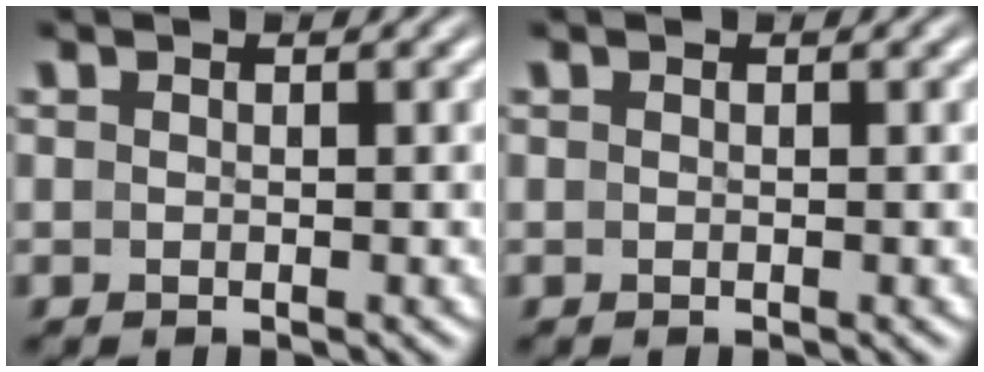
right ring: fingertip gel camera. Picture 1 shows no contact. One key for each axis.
{"total": 0.0}